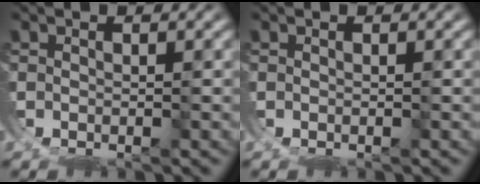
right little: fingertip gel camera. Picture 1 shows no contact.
{"total": 0.0}